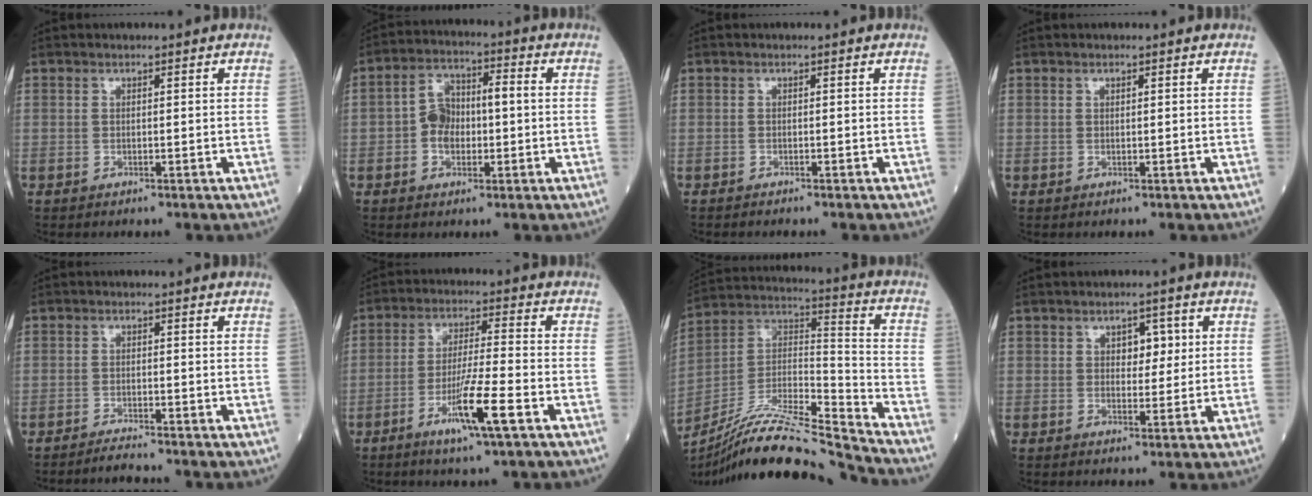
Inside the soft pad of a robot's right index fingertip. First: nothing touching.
{"total": 6.9, "force": [-0.7, 4.1, 5.4], "torque": [-0.109, 0.030, -0.014]}
{"total": 0.8, "force": [-0.8, 0.0, 0.2], "torque": [-0.006, -0.001, -0.014]}
{"total": 0.0}
{"total": 2.2, "force": [-2.2, -0.4, 0.4], "torque": [-0.012, -0.009, -0.042]}
{"total": 9.4, "force": [-4.4, -0.1, 8.3], "torque": [-0.151, -0.013, -0.079]}
{"total": 19.3, "force": [-17.9, -0.5, 7.4], "torque": [-0.149, 0.020, -0.322]}
{"total": 3.5, "force": [1.1, 2.2, 2.6], "torque": [-0.026, 0.006, 0.015]}